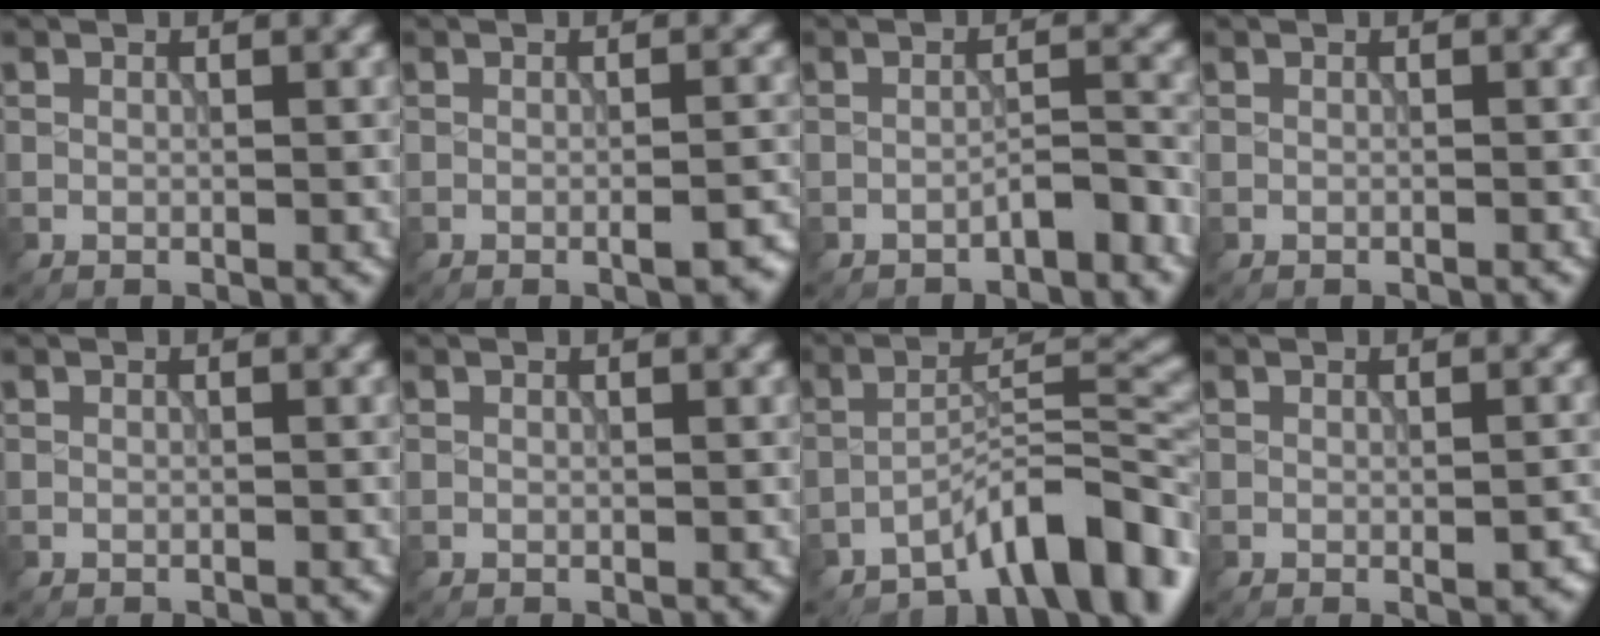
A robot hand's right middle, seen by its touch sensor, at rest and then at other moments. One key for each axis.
{"total": 2.8, "fx": -1.1, "fy": 0.8, "fz": 2.4, "tx": -0.033, "ty": -0.001, "tz": -0.015}
{"total": 2.0, "fx": -1.4, "fy": 0.4, "fz": 1.3, "tx": -0.018, "ty": 0.013, "tz": -0.026}
{"total": 0.0}
{"total": 0.0}
{"total": 0.0}
{"total": 7.4, "fx": -5.3, "fy": 1.8, "fz": 4.9, "tx": -0.068, "ty": 0.013, "tz": -0.091}
{"total": 2.0, "fx": -0.6, "fy": 0.8, "fz": 1.7, "tx": -0.026, "ty": -0.004, "tz": -0.003}